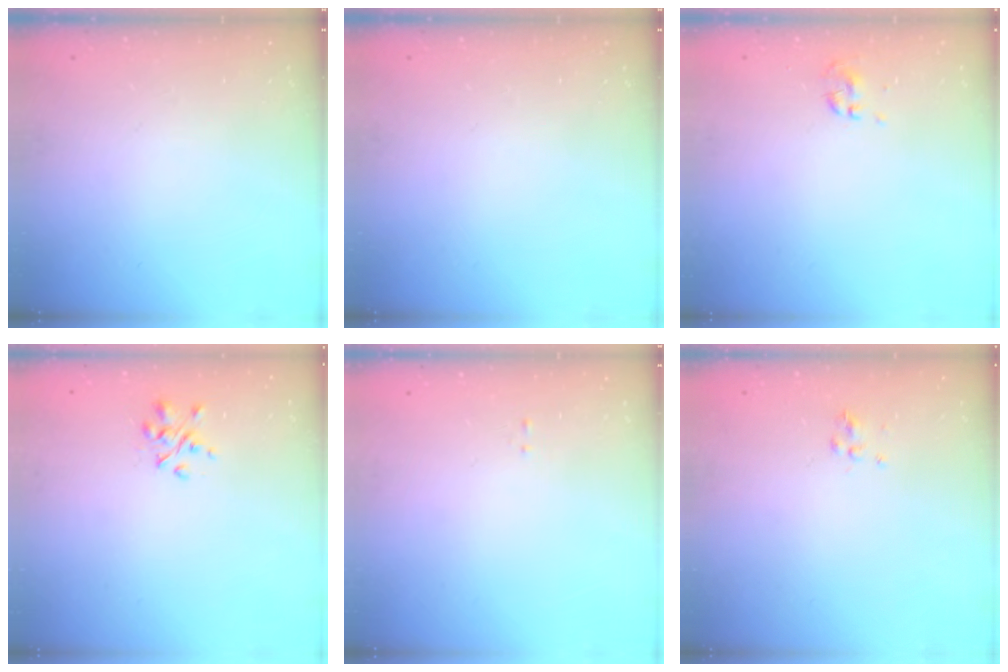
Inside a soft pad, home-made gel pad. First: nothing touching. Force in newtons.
{"total": 0.0}
{"total": 0.0}
{"total": 2.7, "press": 2.5, "slide": 1.0}
{"total": 0.0}
{"total": 3.4, "press": 3.1, "slide": 1.4}